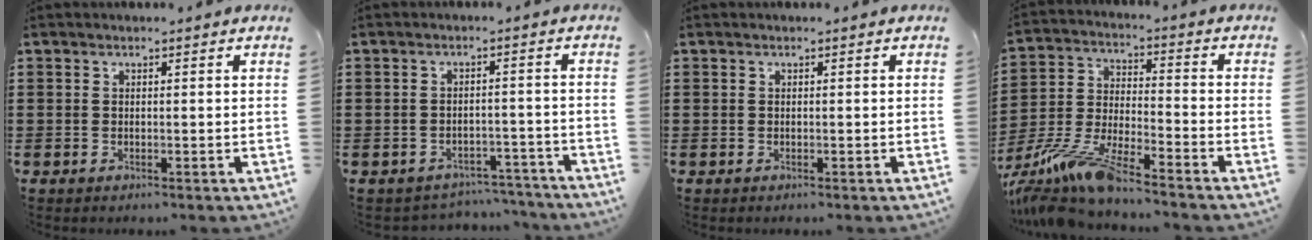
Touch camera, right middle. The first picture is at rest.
{"total": 3.3, "force": [-3.2, 0.6, -0.1], "torque": [-0.006, 0.002, -0.069]}
{"total": 0.0}
{"total": 9.8, "force": [-8.7, 0.4, 4.5], "torque": [-0.100, 0.000, -0.176]}